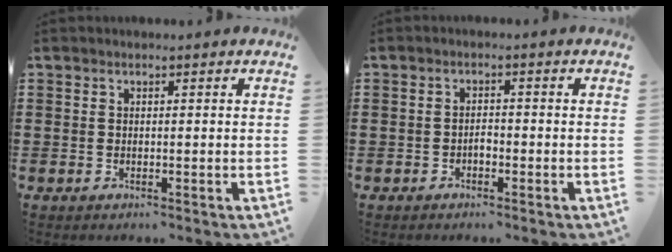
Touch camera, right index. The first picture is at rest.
{"total": 1.5, "force": [-0.8, 0.7, 1.1], "torque": [-0.023, 0.002, -0.015]}